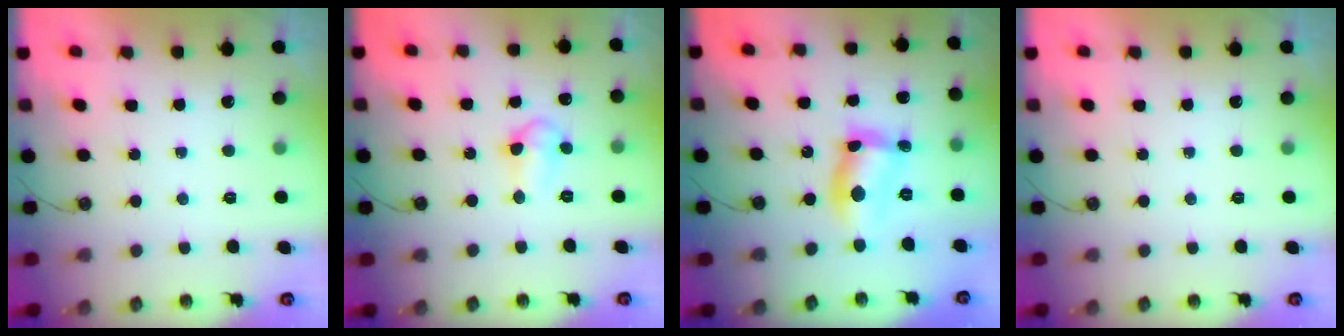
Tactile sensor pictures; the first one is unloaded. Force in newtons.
{"total": 7.7, "press": 6.6, "slide": 3.8}
{"total": 10.3, "press": 10.3, "slide": 1.1}
{"total": 0.0}